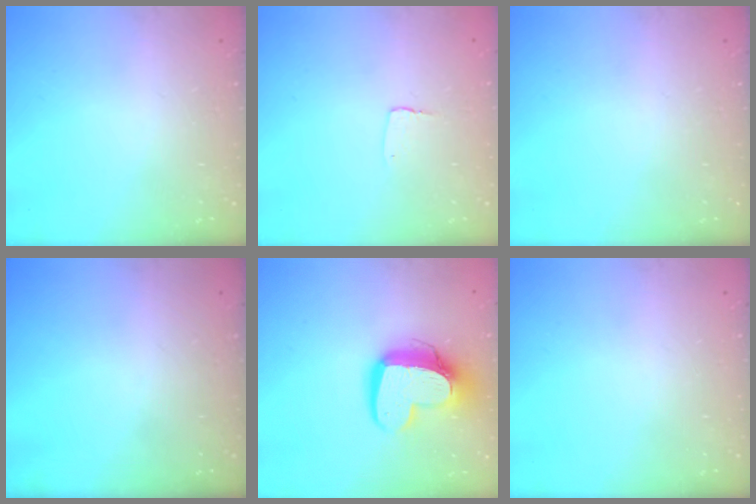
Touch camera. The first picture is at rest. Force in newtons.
{"total": 2.7, "press": 2.7, "slide": 0.2}
{"total": 0.0}
{"total": 0.0}
{"total": 14.4, "press": 14.3, "slide": 1.3}
{"total": 0.0}